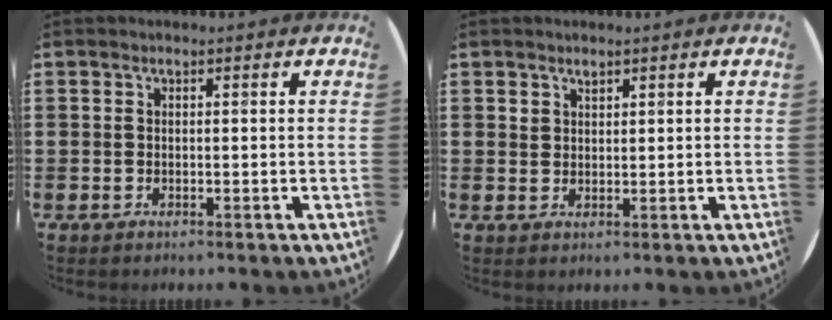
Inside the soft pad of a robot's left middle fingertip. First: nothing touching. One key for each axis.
{"total": 1.2, "fx": 1.1, "fy": 0.4, "fz": -0.1, "tx": 0.016, "ty": -0.004, "tz": 0.018}